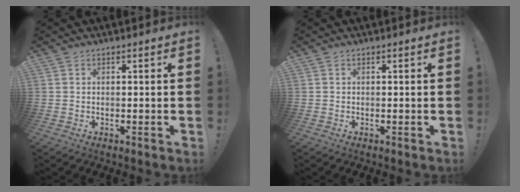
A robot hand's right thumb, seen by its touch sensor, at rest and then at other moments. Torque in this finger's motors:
{"motor_torque": [0.13, 0.07, 0.28, 0.06, -0.02]}